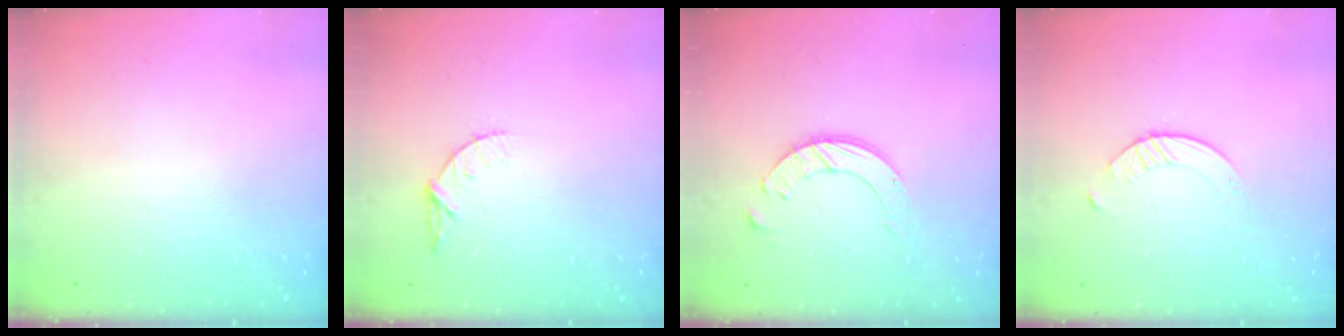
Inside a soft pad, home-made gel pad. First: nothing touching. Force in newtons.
{"total": 4.7, "press": 4.7, "slide": 0.5}
{"total": 9.7, "press": 9.6, "slide": 0.8}
{"total": 2.1, "press": 2.0, "slide": 0.3}